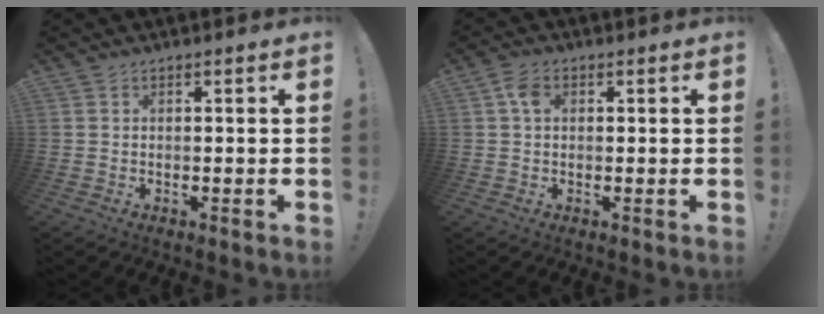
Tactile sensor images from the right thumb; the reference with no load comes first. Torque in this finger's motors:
{"motor_torque": [0.65, 0.33, 0.14, -0.15, 0.00]}